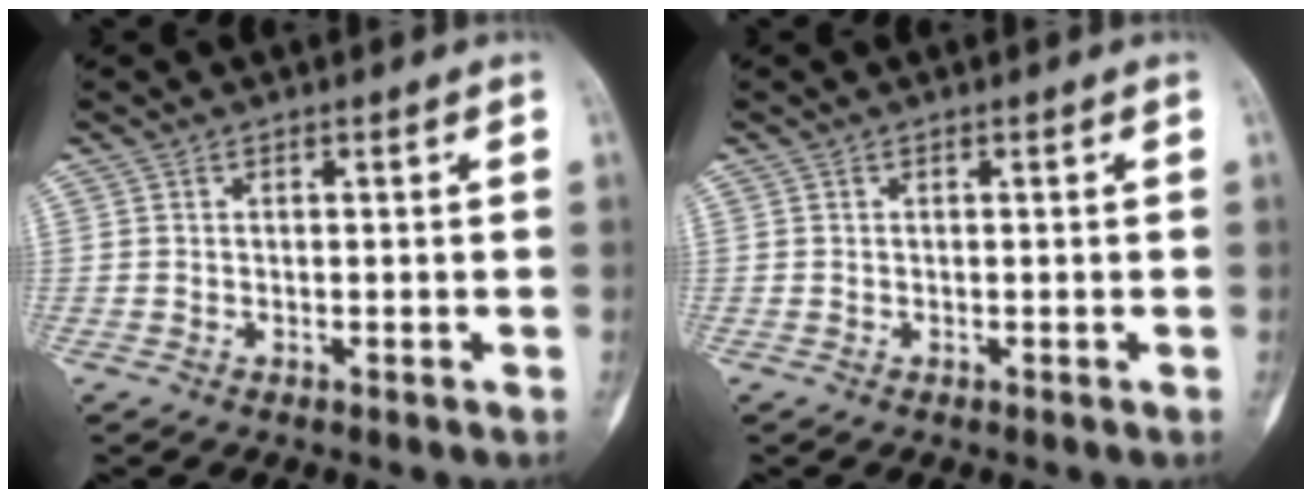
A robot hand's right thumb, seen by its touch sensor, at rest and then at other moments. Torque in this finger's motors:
{"motor_torque": [0.47, 0.34, 0.21, -0.03, -0.01]}